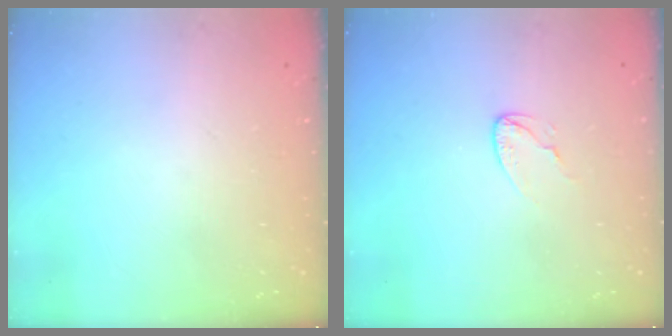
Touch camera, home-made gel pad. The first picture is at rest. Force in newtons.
{"total": 3.6, "press": 3.6, "slide": 0.3}